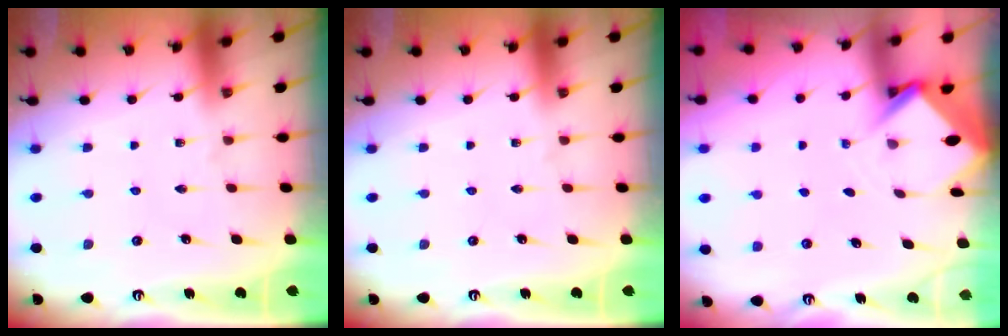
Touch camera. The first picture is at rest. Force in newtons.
{"total": 0.0}
{"total": 3.0, "press": 3.0, "slide": 0.2}